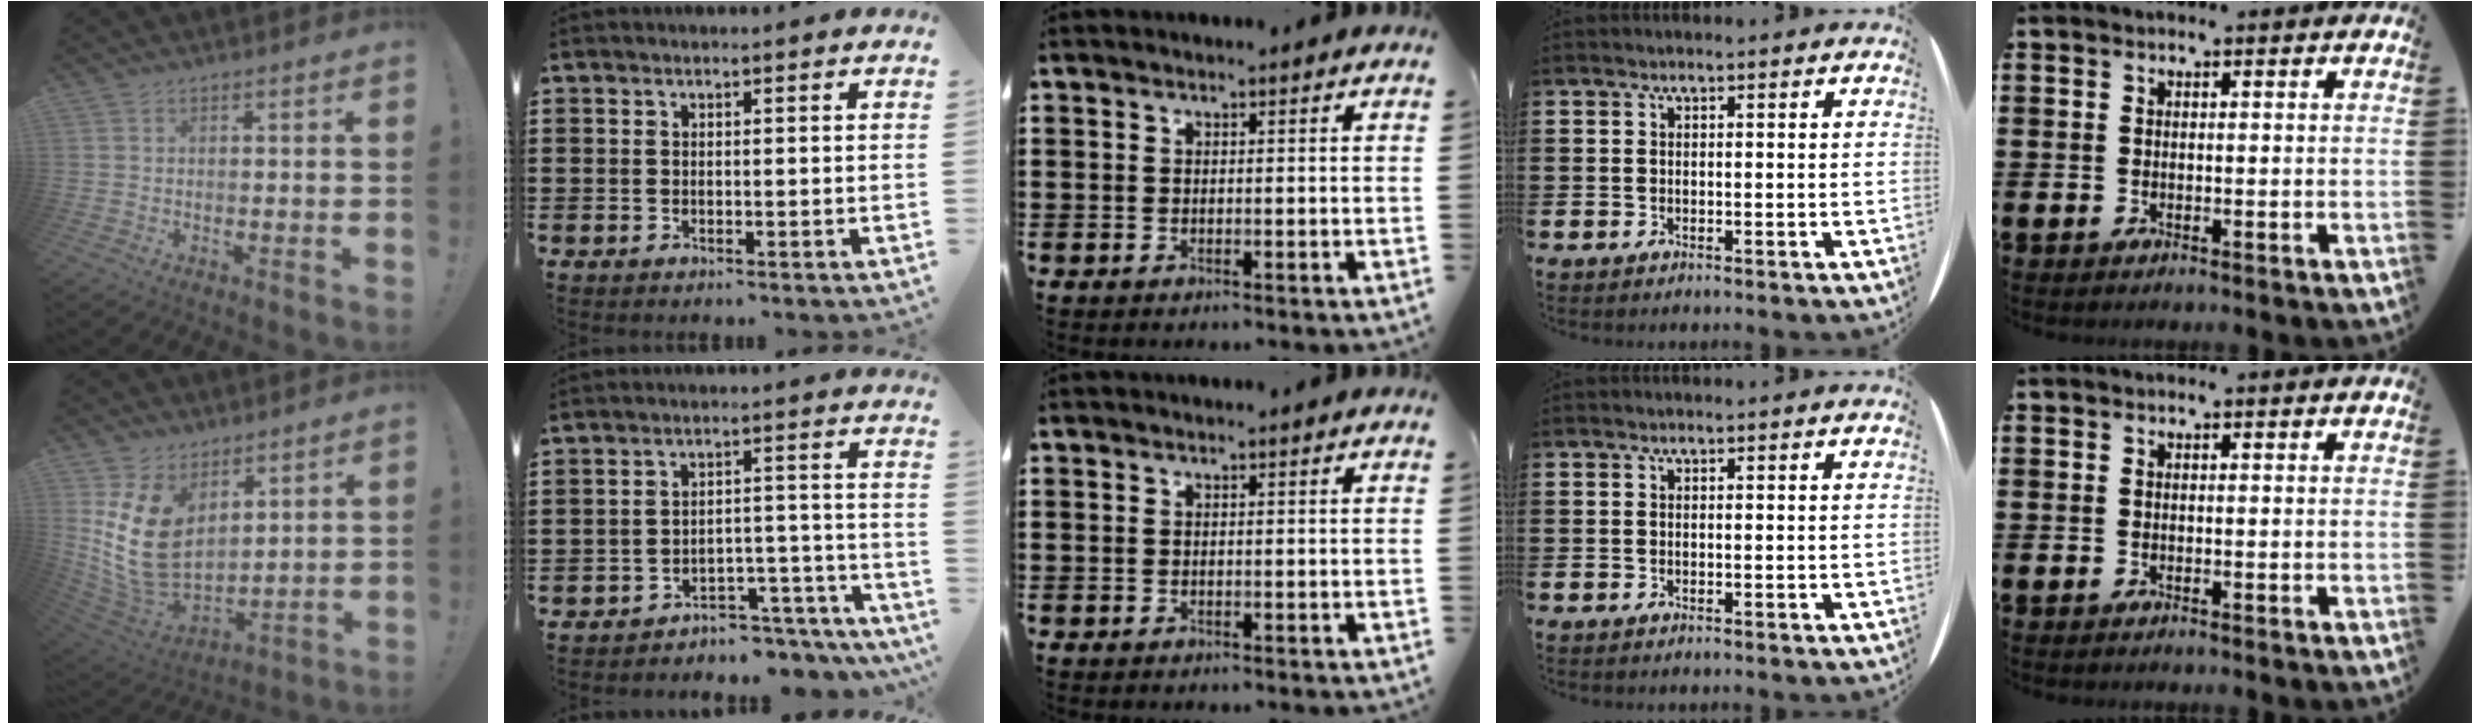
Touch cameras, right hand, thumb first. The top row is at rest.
{"thumb": {"total": 16.6, "force": [4.8, 11.4, 11.1], "torque": [-0.229, -0.039, 0.099]}, "index": {"total": 4.2, "force": [-4.0, 0.8, 0.7], "torque": [-0.017, 0.007, -0.085]}}